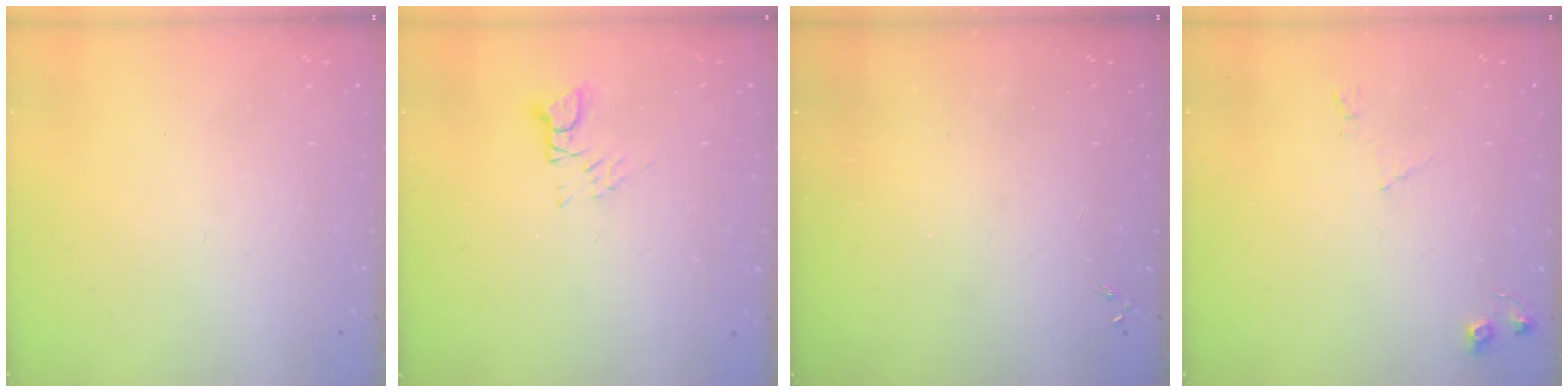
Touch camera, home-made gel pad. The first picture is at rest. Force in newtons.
{"total": 3.4, "press": 3.3, "slide": 0.3}
{"total": 0.0}
{"total": 6.2, "press": 6.2, "slide": 0.9}